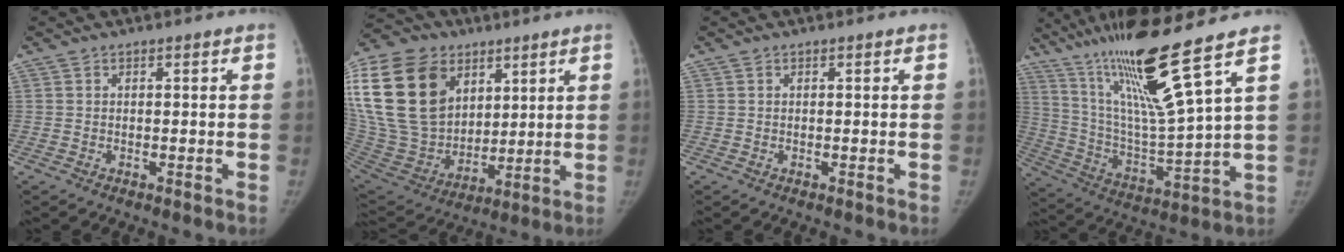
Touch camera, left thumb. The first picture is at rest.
{"total": 32.1, "force": [11.5, 22.7, 19.5], "torque": [-0.438, 0.017, 0.235]}
{"total": 0.0}
{"total": 19.9, "force": [13.0, 0.2, 15.1], "torque": [-0.257, -0.069, 0.241]}